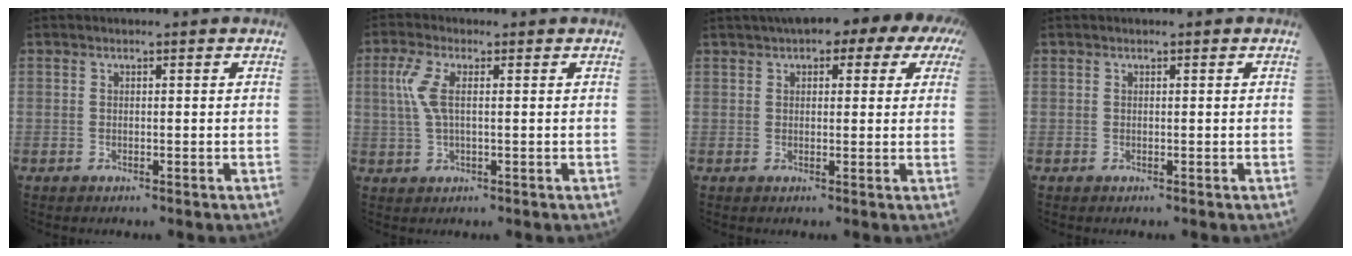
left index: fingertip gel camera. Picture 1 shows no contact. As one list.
[{"total": 4.4, "force": [0.8, 1.4, 4.1], "torque": [-0.112, 0.009, 0.015]}, {"total": 14.1, "force": [8.4, 4.8, 10.2], "torque": [-0.139, 0.055, 0.098]}, {"total": 0.0}]